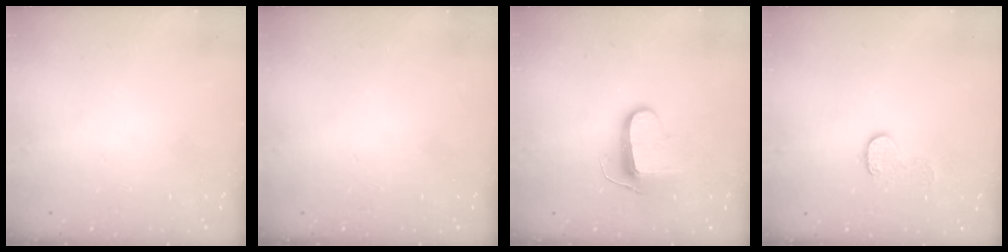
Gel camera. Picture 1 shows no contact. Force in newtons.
{"total": 0.0}
{"total": 9.7, "press": 9.7, "slide": 0.4}
{"total": 8.0, "press": 8.0, "slide": 0.2}